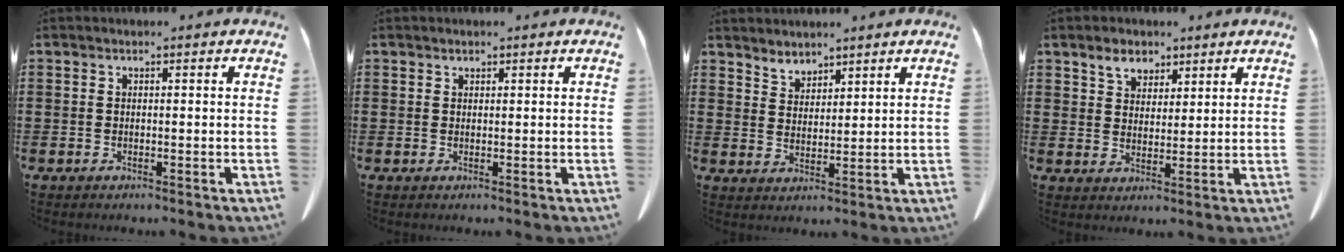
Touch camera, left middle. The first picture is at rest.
{"total": 0.7, "force": [0.6, 0.2, 0.1], "torque": [-0.003, -0.002, 0.014]}
{"total": 3.1, "force": [3.0, 0.7, -0.3], "torque": [-0.005, -0.010, 0.059]}
{"total": 4.6, "force": [3.5, 2.7, 1.3], "torque": [-0.031, 0.004, 0.065]}